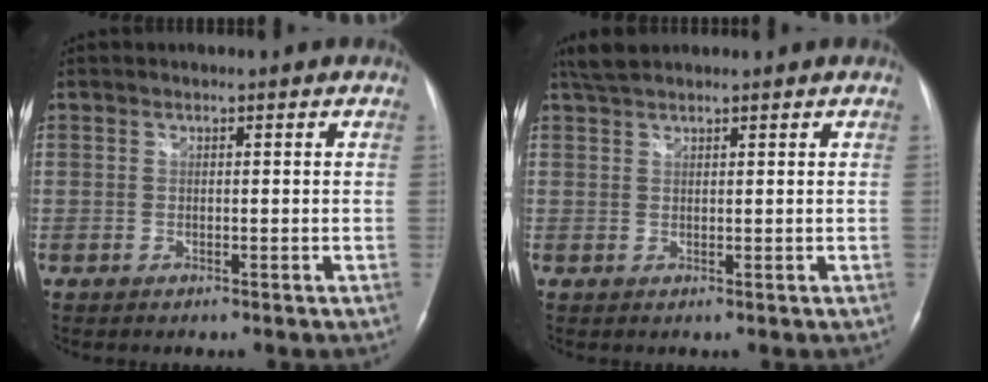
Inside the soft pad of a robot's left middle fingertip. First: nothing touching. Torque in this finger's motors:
{"motor_torque": [0.15, -0.04, -0.08, 0.01]}